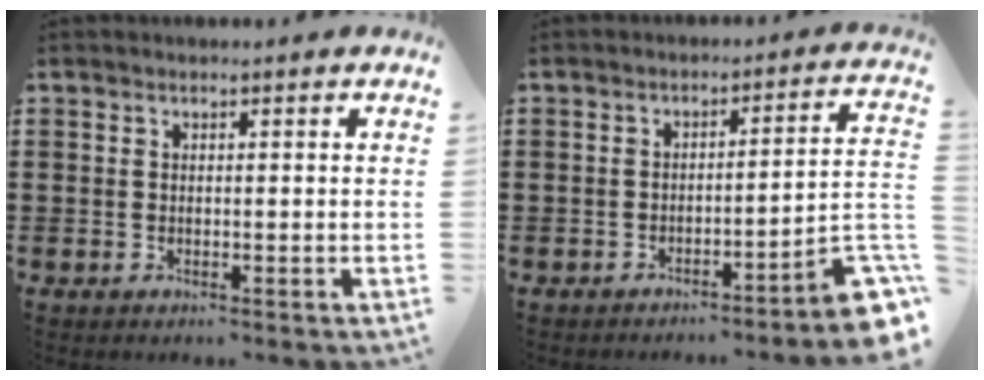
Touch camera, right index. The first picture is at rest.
{"total": 4.6, "force": [-2.9, -0.3, 3.6], "torque": [-0.054, -0.027, -0.059]}